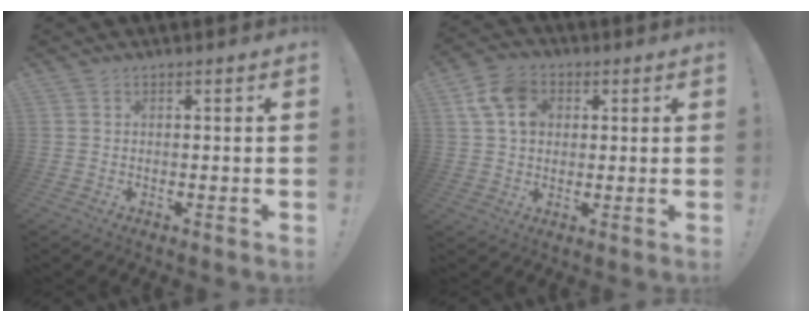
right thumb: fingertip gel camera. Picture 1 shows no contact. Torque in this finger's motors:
{"motor_torque": [0.15, 0.17, 0.80, 0.12, 0.04]}